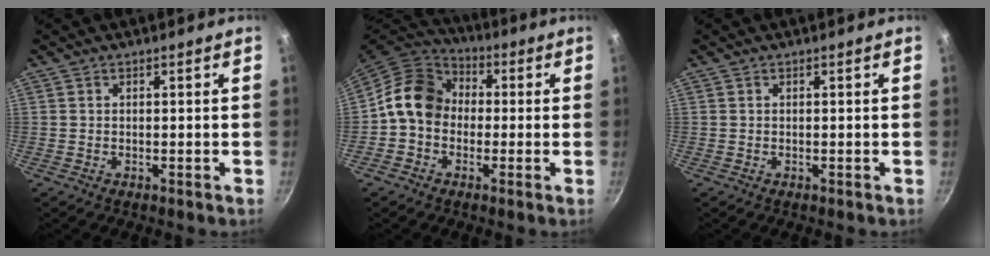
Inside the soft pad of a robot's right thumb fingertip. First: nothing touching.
{"total": 11.4, "force": [0.0, 9.4, 6.4], "torque": [-0.076, 0.031, -0.024]}
{"total": 0.0}